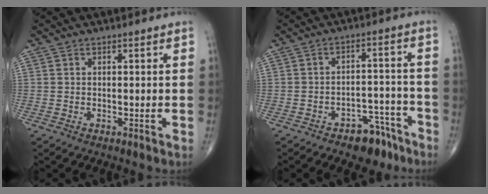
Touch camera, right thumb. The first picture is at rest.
{"total": 8.1, "force": [-5.7, 4.3, 3.9], "torque": [-0.021, 0.052, -0.080]}